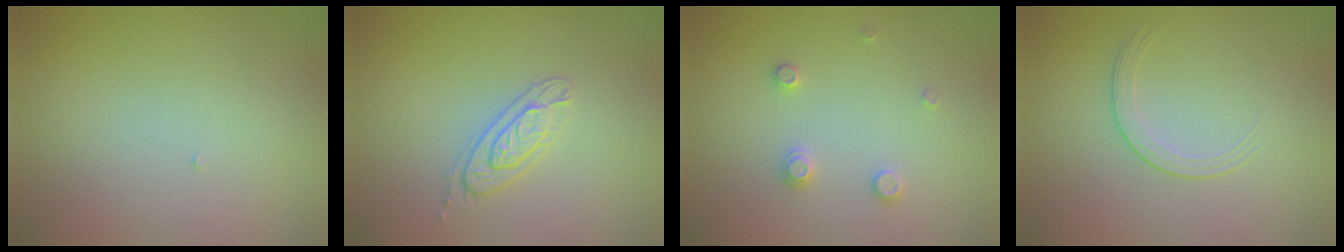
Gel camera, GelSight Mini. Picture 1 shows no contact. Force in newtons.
{"total": 2.3, "press": 2.2, "slide": 0.5}
{"total": 1.5, "press": 1.5, "slide": 0.2}
{"total": 1.7, "press": 0.9, "slide": 1.4}